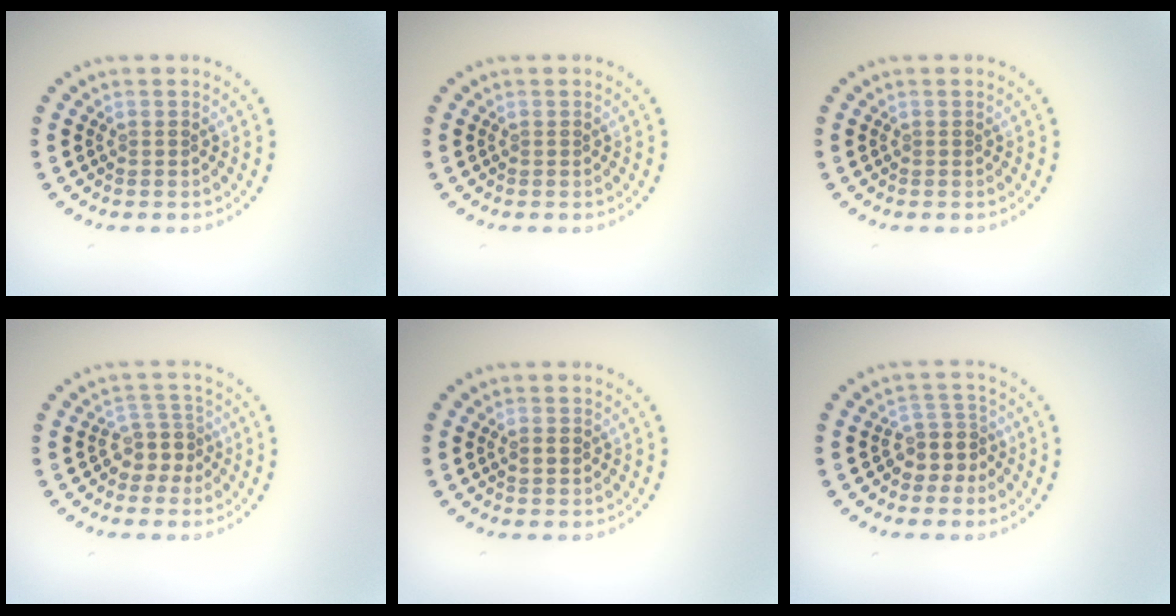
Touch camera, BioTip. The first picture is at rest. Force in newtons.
{"total": 0.0}
{"total": 0.0}
{"total": 2.6, "press": 2.0, "slide": 1.7}
{"total": 1.5, "press": 1.5, "slide": 0.1}
{"total": 2.6, "press": 2.1, "slide": 1.6}